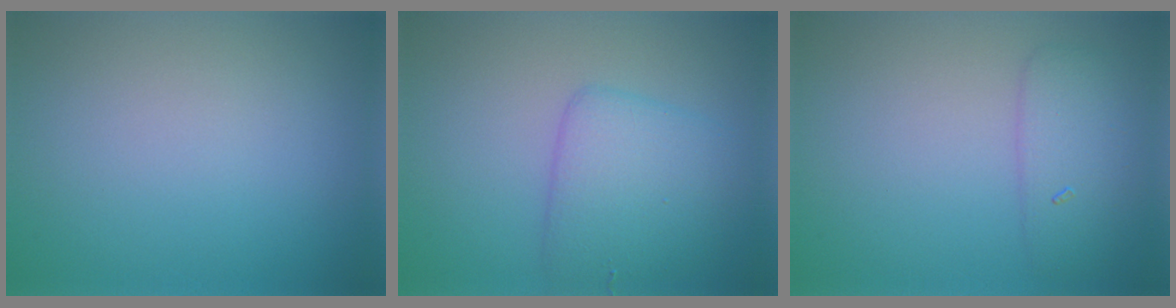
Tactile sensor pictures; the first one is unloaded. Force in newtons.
{"total": 4.3, "press": 4.3, "slide": 0.0}
{"total": 3.0, "press": 3.0, "slide": 0.2}